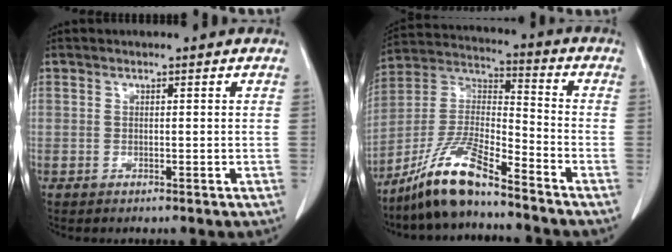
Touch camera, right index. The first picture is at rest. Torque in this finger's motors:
{"motor_torque": [0.51, -0.49, 0.29, 0.12]}